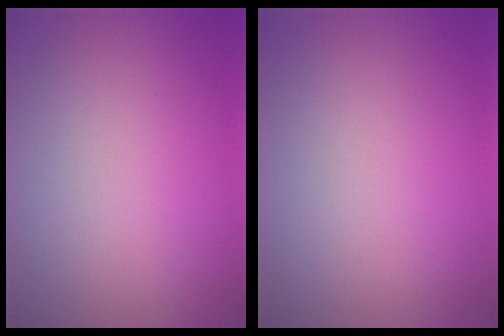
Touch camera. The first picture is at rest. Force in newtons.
{"total": 0.0}